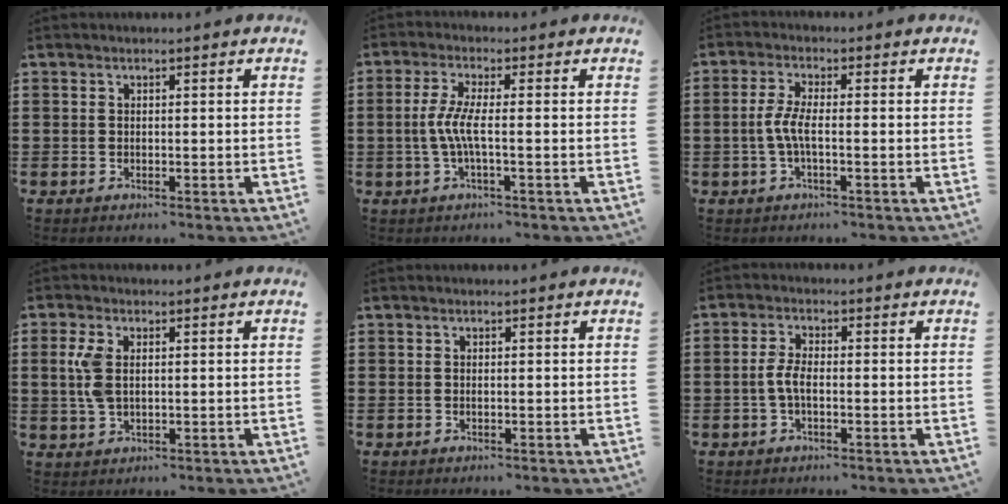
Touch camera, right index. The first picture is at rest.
{"total": 4.6, "force": [-0.7, 0.4, 4.5], "torque": [-0.112, -0.012, -0.025]}
{"total": 4.0, "force": [-0.9, 0.8, 3.9], "torque": [-0.099, -0.008, -0.027]}
{"total": 4.7, "force": [0.7, 2.4, 3.9], "torque": [-0.106, 0.000, 0.004]}
{"total": 0.0}
{"total": 3.3, "force": [-0.7, 1.1, 3.0], "torque": [-0.076, -0.004, -0.021]}